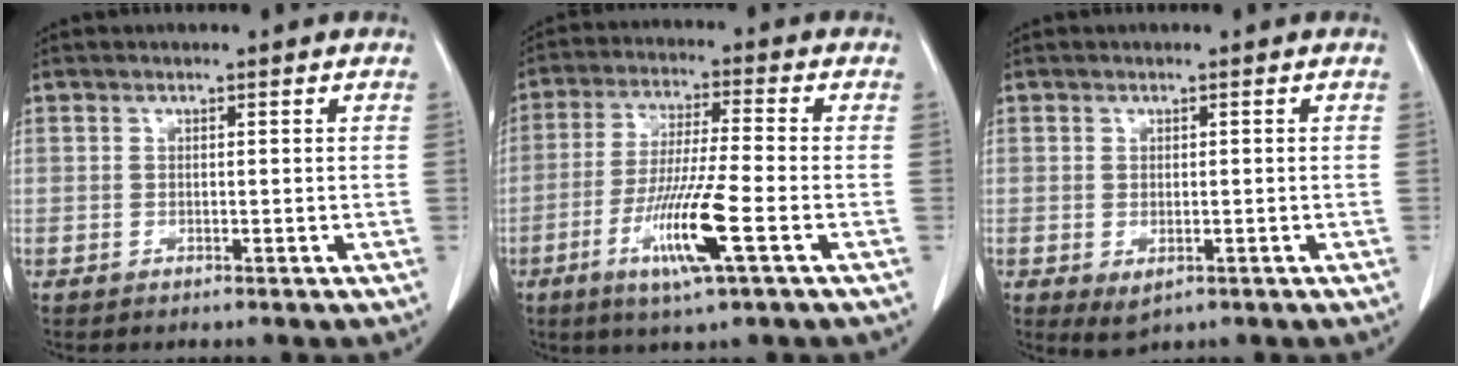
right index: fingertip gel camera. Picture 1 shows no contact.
{"total": 11.0, "force": [-4.2, -0.2, 10.1], "torque": [-0.198, -0.019, -0.080]}
{"total": 2.3, "force": [-0.7, 1.3, 1.8], "torque": [-0.036, -0.010, 0.002]}